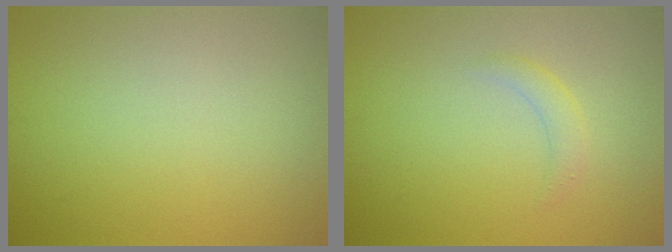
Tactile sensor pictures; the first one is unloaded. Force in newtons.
{"total": 1.4, "press": 1.4, "slide": 0.0}